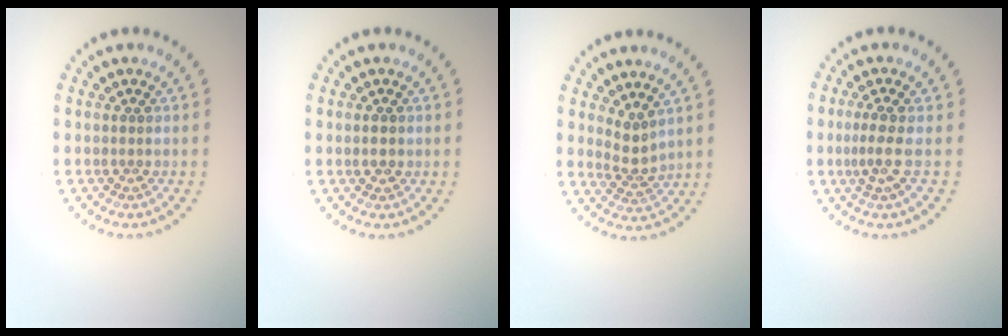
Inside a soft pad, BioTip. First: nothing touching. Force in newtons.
{"total": 1.1, "press": 1.1, "slide": 0.2}
{"total": 2.2, "press": 1.6, "slide": 1.5}
{"total": 2.1, "press": 1.4, "slide": 1.6}